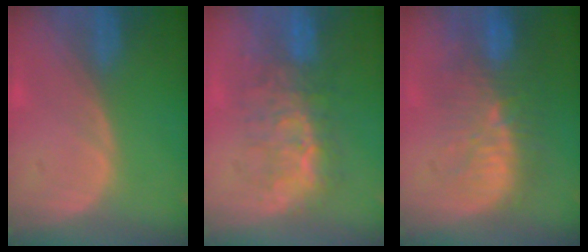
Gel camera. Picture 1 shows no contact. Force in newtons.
{"total": 8.7, "press": 8.1, "slide": 3.1}
{"total": 10.9, "press": 9.6, "slide": 5.1}